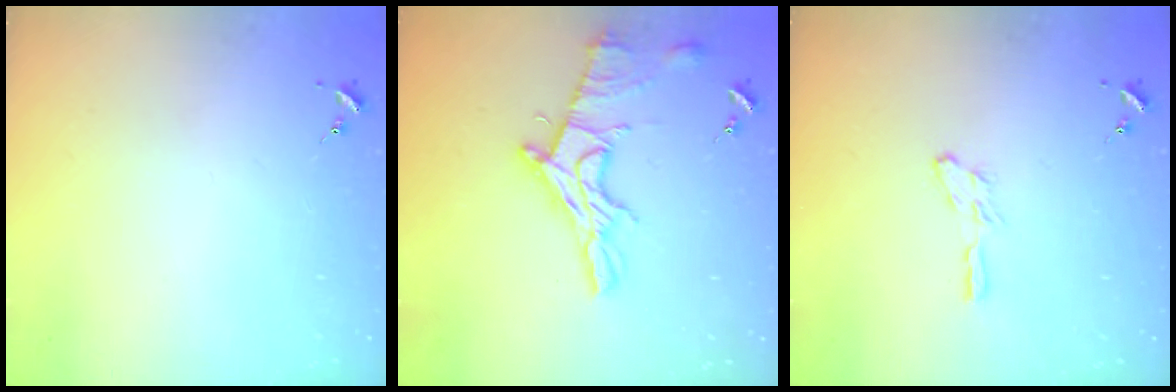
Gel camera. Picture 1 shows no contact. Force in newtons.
{"total": 14.1, "press": 14.1, "slide": 1.3}
{"total": 4.3, "press": 4.3, "slide": 0.5}